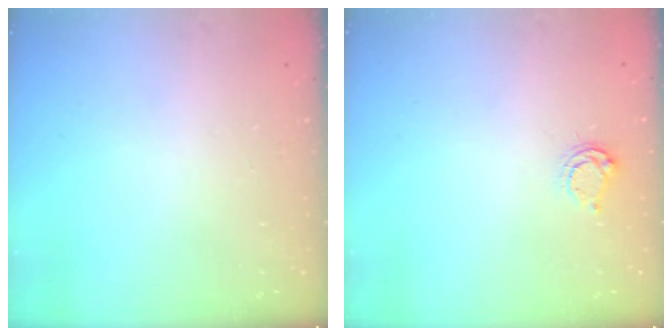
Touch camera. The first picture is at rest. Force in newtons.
{"total": 3.9, "press": 3.8, "slide": 0.4}